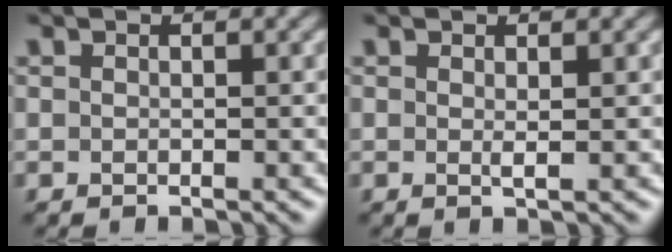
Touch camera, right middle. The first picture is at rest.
{"total": 0.7, "force": [0.2, 0.0, 0.7], "torque": [-0.012, -0.002, 0.002]}